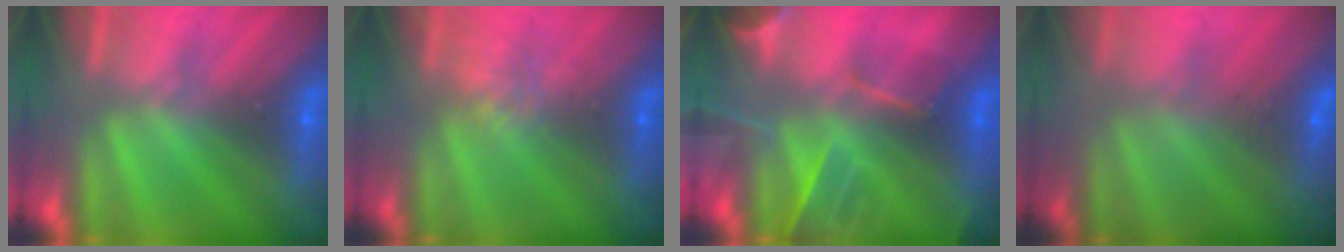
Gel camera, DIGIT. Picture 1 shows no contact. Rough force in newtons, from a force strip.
{"total": 2.2}
{"total": 12.7}
{"total": 2.4}